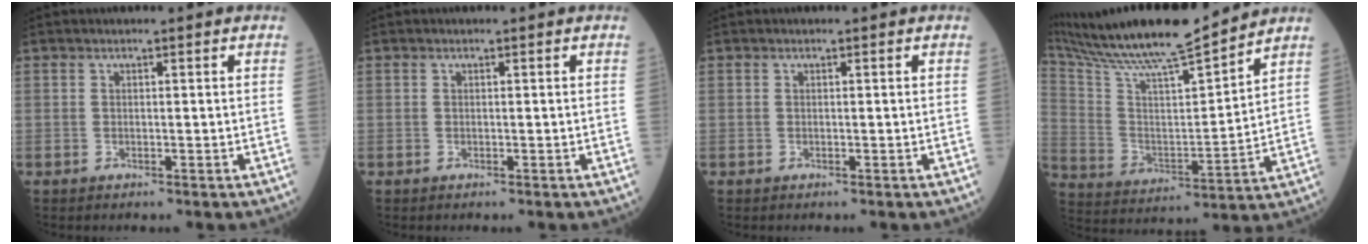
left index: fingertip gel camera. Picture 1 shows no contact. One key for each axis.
{"total": 0.0}
{"total": 0.0}
{"total": 19.4, "fx": 17.3, "fy": 0.8, "fz": 8.8, "tx": -0.166, "ty": 0.003, "tz": 0.291}